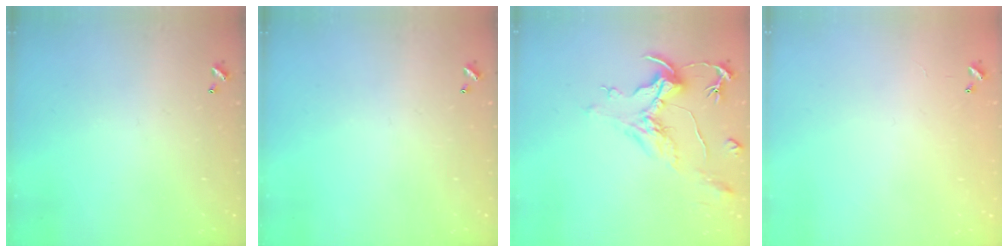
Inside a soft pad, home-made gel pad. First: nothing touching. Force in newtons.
{"total": 0.0}
{"total": 2.3, "press": 1.8, "slide": 1.3}
{"total": 8.7, "press": 8.7, "slide": 0.5}